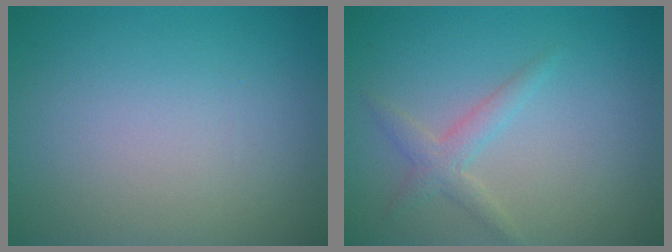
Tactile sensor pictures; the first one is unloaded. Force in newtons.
{"total": 1.9, "press": 1.9, "slide": 0.1}